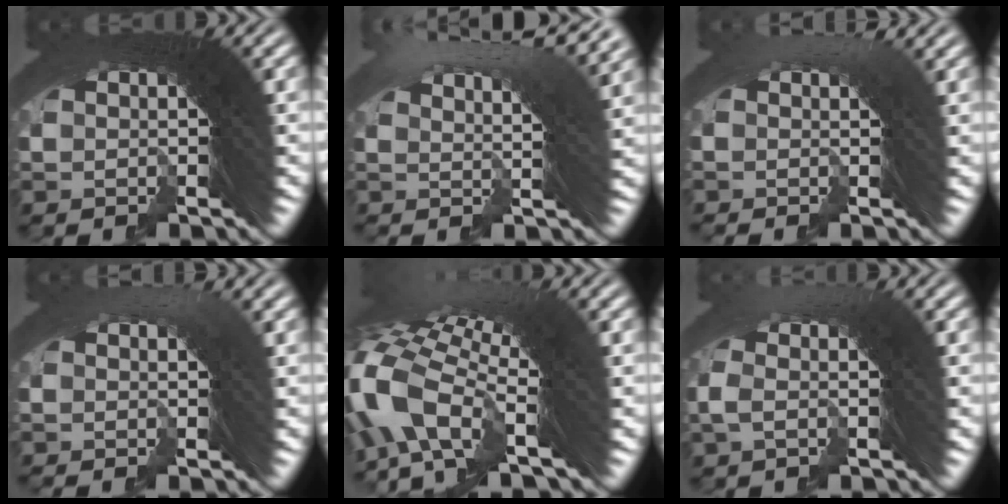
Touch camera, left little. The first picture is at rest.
{"total": 5.6, "force": [3.8, 0.2, 4.1], "torque": [-0.045, 0.021, 0.050]}
{"total": 1.0, "force": [0.0, 0.0, 1.0], "torque": [0.003, 0.010, -0.007]}
{"total": 1.0, "force": [-0.6, 0.0, 0.8], "torque": [0.011, 0.011, -0.017]}
{"total": 5.7, "force": [-2.3, 3.0, 4.3], "torque": [-0.098, -0.008, -0.040]}
{"total": 1.2, "force": [-0.3, -0.5, 1.0], "torque": [-0.006, 0.019, -0.015]}